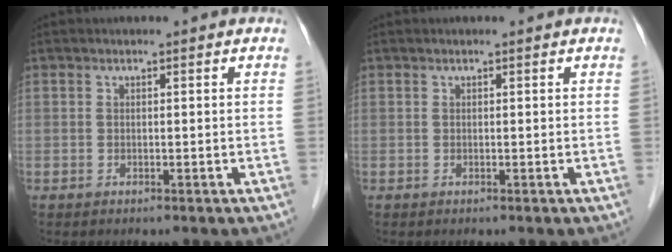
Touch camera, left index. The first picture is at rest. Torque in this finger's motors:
{"motor_torque": [0.00, 0.00, 0.00, 0.00]}